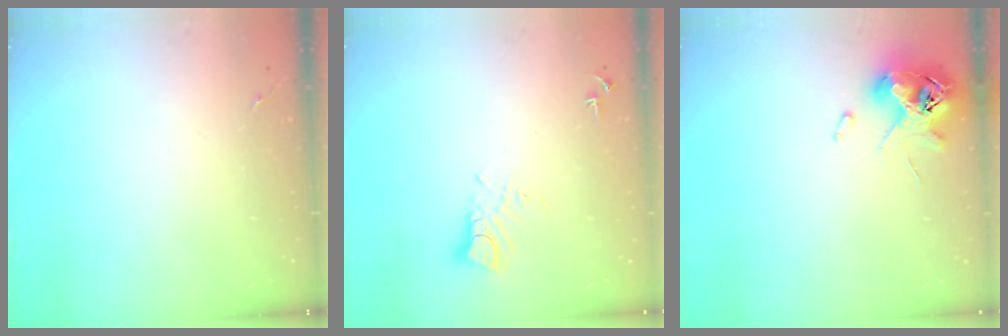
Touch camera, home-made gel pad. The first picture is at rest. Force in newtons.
{"total": 5.3, "press": 5.3, "slide": 0.3}
{"total": 11.8, "press": 11.6, "slide": 1.9}